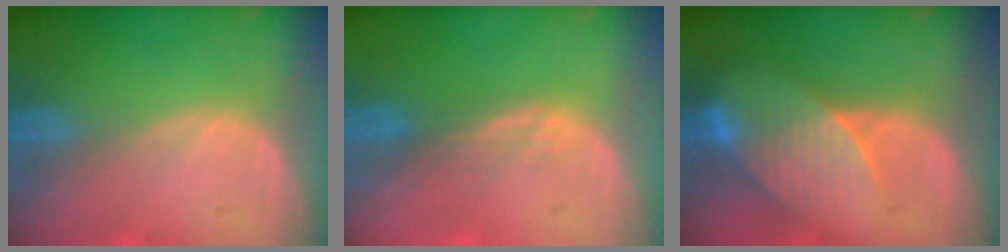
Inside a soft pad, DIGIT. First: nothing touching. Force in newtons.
{"total": 1.8, "press": 1.7, "slide": 0.2}
{"total": 8.3, "press": 7.6, "slide": 3.4}